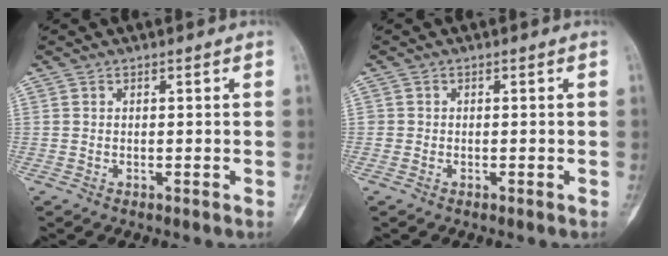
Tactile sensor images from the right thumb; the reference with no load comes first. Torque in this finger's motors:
{"motor_torque": [0.24, 0.04, 0.20, 0.01, 0.02]}